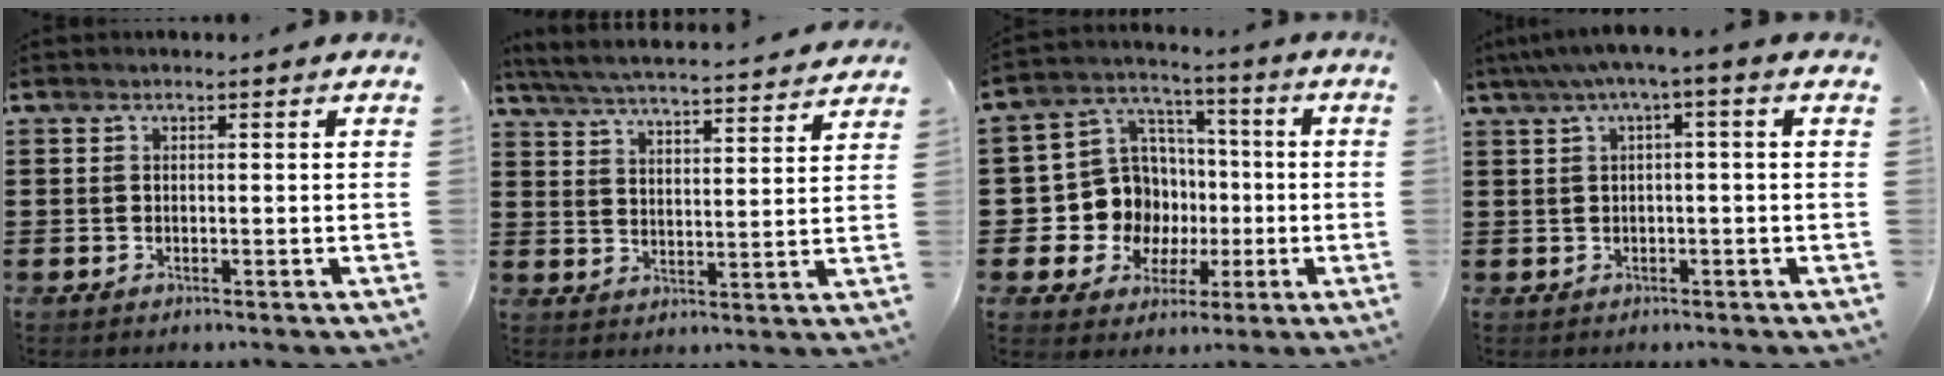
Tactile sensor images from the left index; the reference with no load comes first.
{"total": 5.1, "force": [4.9, -0.5, 1.3], "torque": [-0.048, -0.039, 0.081]}
{"total": 10.9, "force": [-0.9, 10.5, 2.8], "torque": [-0.101, 0.000, -0.007]}
{"total": 2.6, "force": [-0.4, 0.0, 2.5], "torque": [-0.045, -0.001, -0.011]}